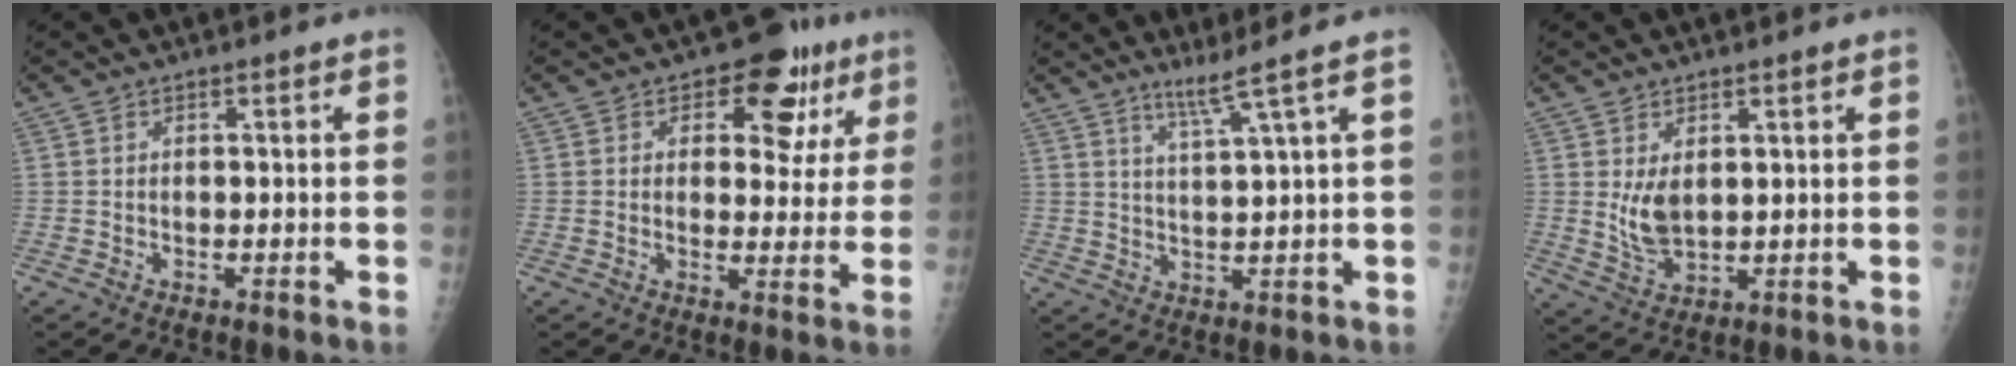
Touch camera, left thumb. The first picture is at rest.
{"total": 10.9, "force": [5.1, 6.7, 6.9], "torque": [-0.029, -0.013, 0.060]}
{"total": 5.0, "force": [3.2, -1.8, 3.3], "torque": [-0.065, -0.032, 0.067]}
{"total": 5.3, "force": [1.5, 2.9, 4.2], "torque": [-0.070, -0.019, 0.038]}